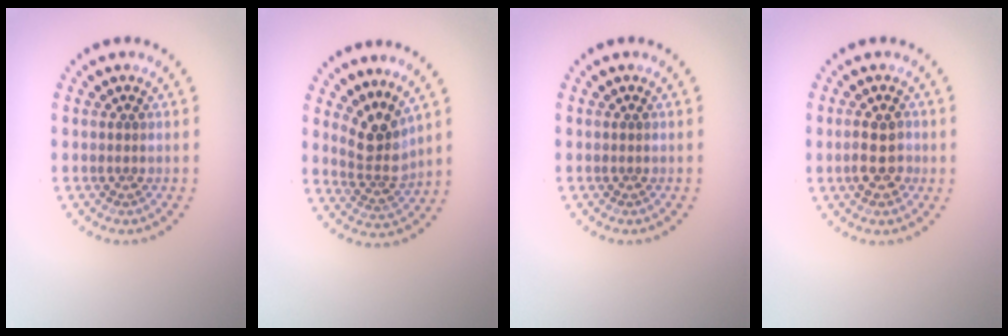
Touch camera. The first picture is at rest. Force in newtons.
{"total": 3.2, "press": 2.3, "slide": 2.2}
{"total": 0.0}
{"total": 2.9, "press": 2.8, "slide": 0.5}